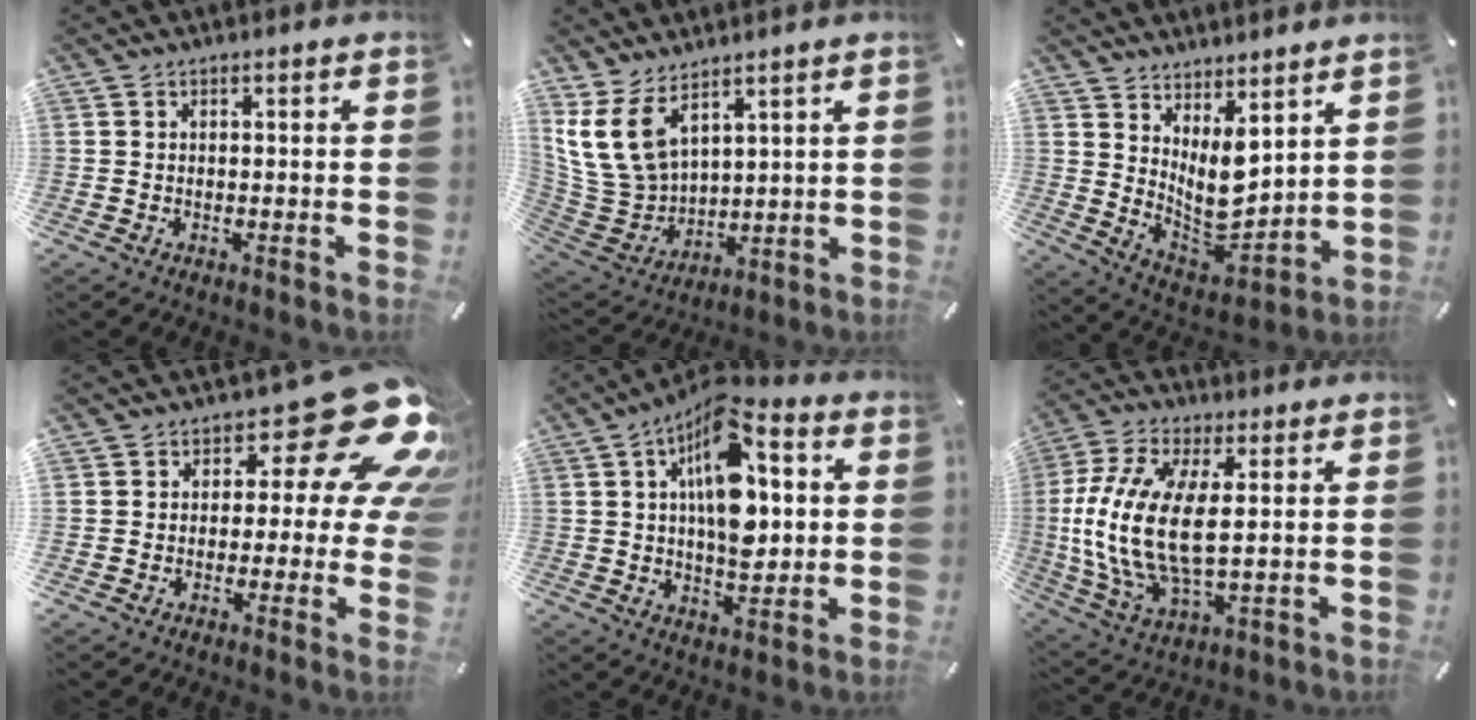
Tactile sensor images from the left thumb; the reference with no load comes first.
{"total": 12.5, "force": [7.4, 7.7, 6.6], "torque": [-0.167, -0.035, 0.144]}
{"total": 9.6, "force": [5.1, 4.7, 6.6], "torque": [-0.122, -0.064, 0.101]}
{"total": 19.8, "force": [8.9, 9.7, 14.8], "torque": [-0.187, -0.056, 0.146]}
{"total": 16.6, "force": [4.3, 9.0, 13.3], "torque": [-0.220, -0.019, 0.071]}
{"total": 15.2, "force": [1.9, 6.8, 13.4], "torque": [-0.309, -0.017, 0.034]}